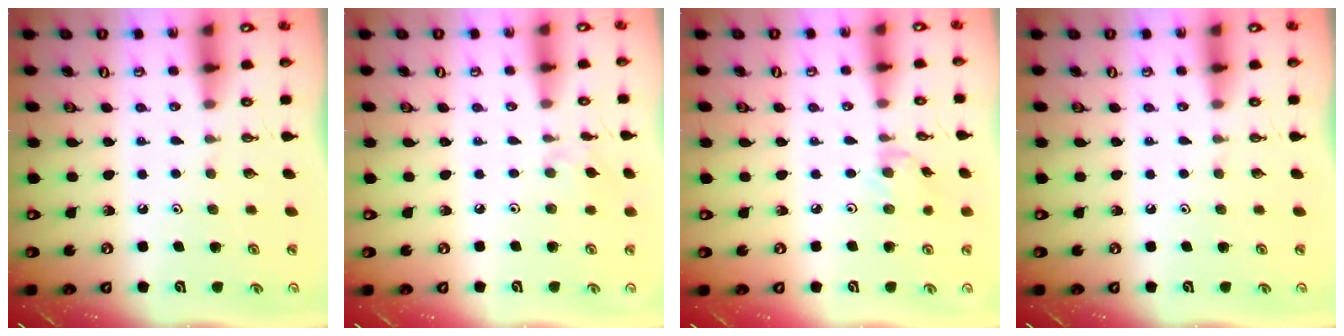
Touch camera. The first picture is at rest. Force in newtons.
{"total": 2.1, "press": 2.1, "slide": 0.4}
{"total": 2.0, "press": 2.0, "slide": 0.4}
{"total": 0.0}